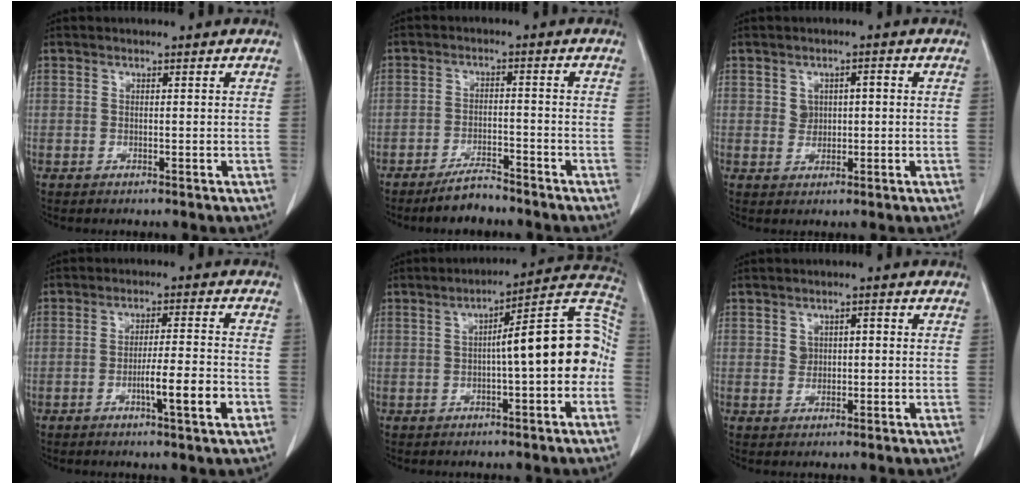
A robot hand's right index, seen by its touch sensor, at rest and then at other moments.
{"total": 4.7, "force": [-4.2, 1.0, 1.9], "torque": [-0.037, -0.005, -0.074]}
{"total": 2.9, "force": [0.5, 2.1, 1.9], "torque": [-0.029, 0.012, 0.013]}
{"total": 7.2, "force": [-2.7, 0.0, 6.7], "torque": [-0.102, -0.005, -0.043]}
{"total": 13.8, "force": [-0.8, 2.0, 13.6], "torque": [-0.177, 0.044, -0.015]}
{"total": 2.4, "force": [0.4, 1.9, 1.5], "torque": [-0.023, 0.010, 0.009]}